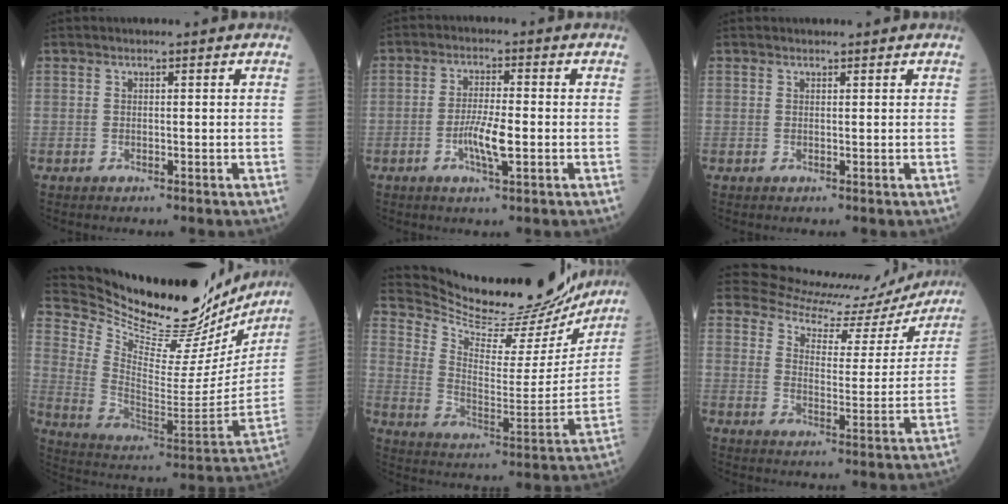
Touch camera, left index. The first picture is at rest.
{"total": 5.0, "force": [-1.6, 0.6, 4.7], "torque": [-0.092, -0.008, -0.031]}
{"total": 0.8, "force": [0.8, 0.1, 0.1], "torque": [-0.006, 0.005, 0.015]}
{"total": 30.4, "force": [27.2, 6.0, 12.2], "torque": [-0.204, -0.079, 0.380]}
{"total": 22.8, "force": [21.5, 4.1, 6.2], "torque": [-0.112, -0.057, 0.304]}
{"total": 15.5, "force": [15.3, 2.4, 1.3], "torque": [-0.016, -0.048, 0.189]}